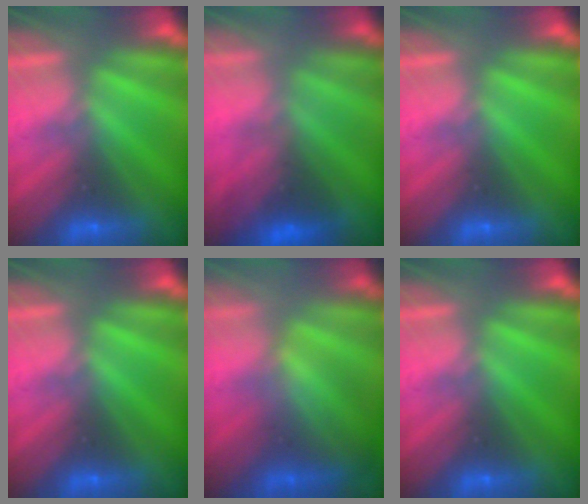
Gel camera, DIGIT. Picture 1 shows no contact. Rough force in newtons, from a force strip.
{"total": 2.3}
{"total": 0.0}
{"total": 0.0}
{"total": 3.4}
{"total": 0.0}